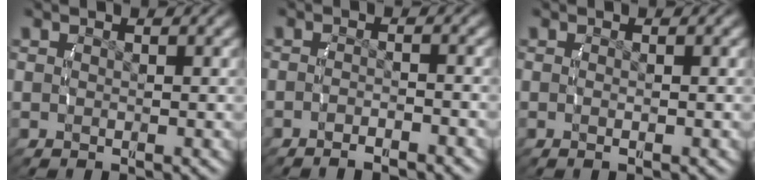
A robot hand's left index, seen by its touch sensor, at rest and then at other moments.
{"total": 2.3, "force": [-2.1, 0.3, 0.9], "torque": [-0.022, -0.003, -0.036]}
{"total": 0.8, "force": [-0.5, -0.2, 0.6], "torque": [-0.018, -0.006, -0.005]}